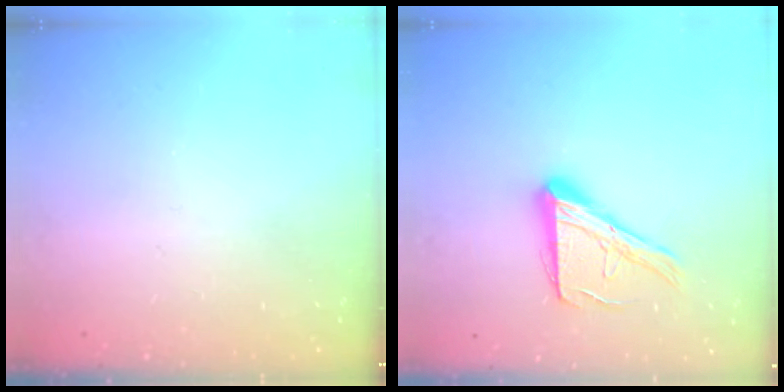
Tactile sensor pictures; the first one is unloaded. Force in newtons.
{"total": 14.7, "press": 14.7, "slide": 1.1}